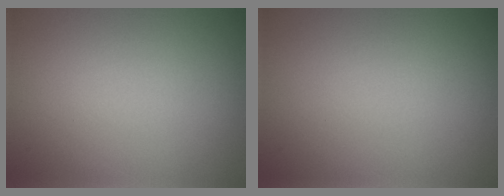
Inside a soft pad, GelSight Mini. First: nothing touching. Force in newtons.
{"total": 0.0}